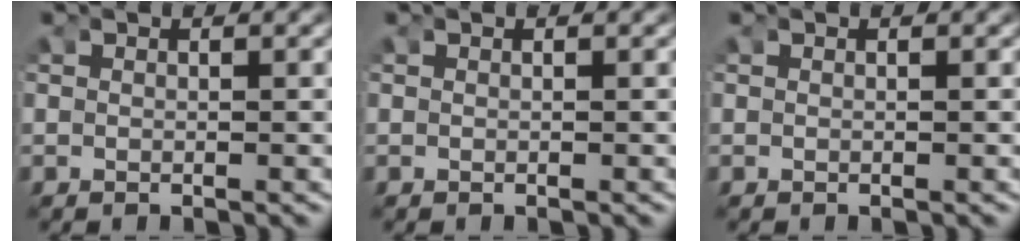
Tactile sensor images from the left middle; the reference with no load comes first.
{"total": 0.0}
{"total": 0.0}